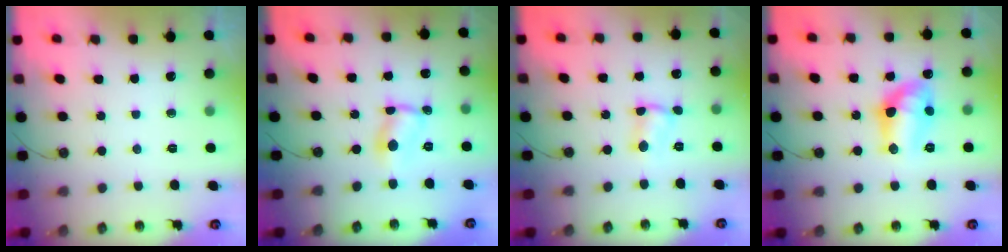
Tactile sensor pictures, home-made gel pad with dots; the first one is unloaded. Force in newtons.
{"total": 3.3, "press": 3.3, "slide": 0.1}
{"total": 2.2, "press": 2.2, "slide": 0.1}
{"total": 12.5, "press": 12.5, "slide": 0.6}